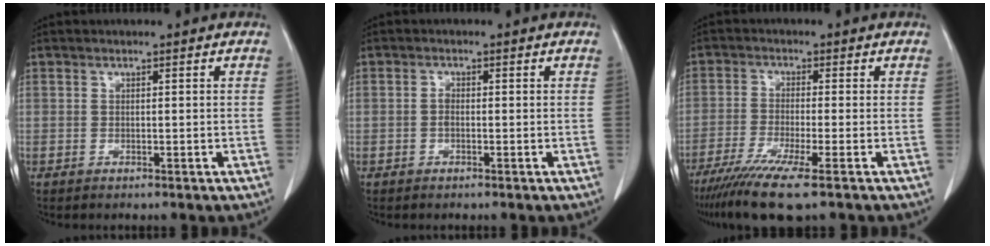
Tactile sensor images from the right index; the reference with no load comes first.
{"total": 0.9, "force": [-0.3, 0.5, 0.7], "torque": [-0.014, 0.003, -0.007]}
{"total": 9.2, "force": [-6.2, 0.0, 6.7], "torque": [-0.120, -0.026, -0.105]}